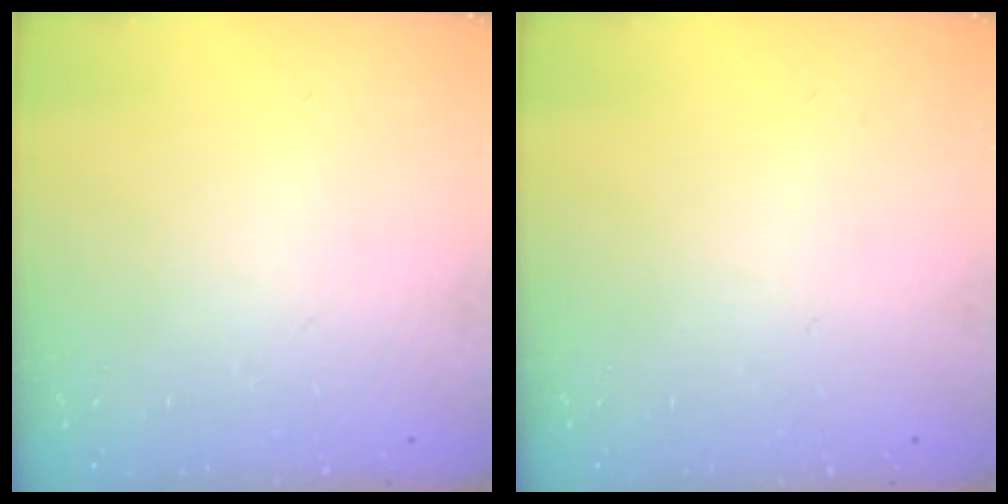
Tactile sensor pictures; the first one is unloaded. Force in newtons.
{"total": 0.0}